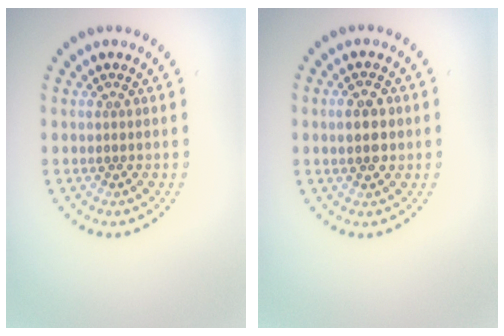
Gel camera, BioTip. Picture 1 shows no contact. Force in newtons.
{"total": 3.0, "press": 3.0, "slide": 0.0}